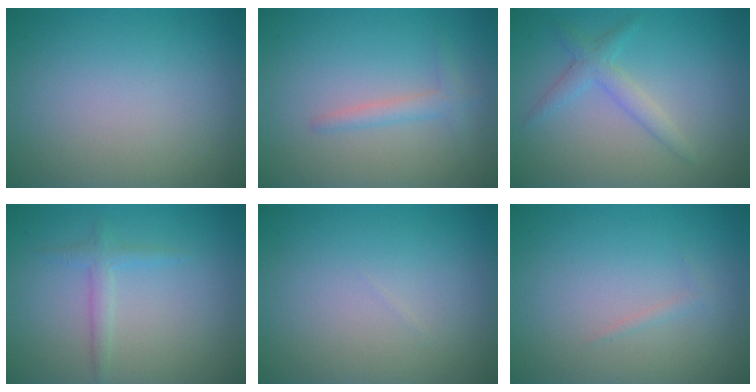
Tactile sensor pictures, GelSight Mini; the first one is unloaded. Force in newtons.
{"total": 1.6, "press": 1.6, "slide": 0.1}
{"total": 2.1, "press": 2.1, "slide": 0.1}
{"total": 1.5, "press": 1.5, "slide": 0.0}
{"total": 0.0}
{"total": 0.6, "press": 0.5, "slide": 0.1}